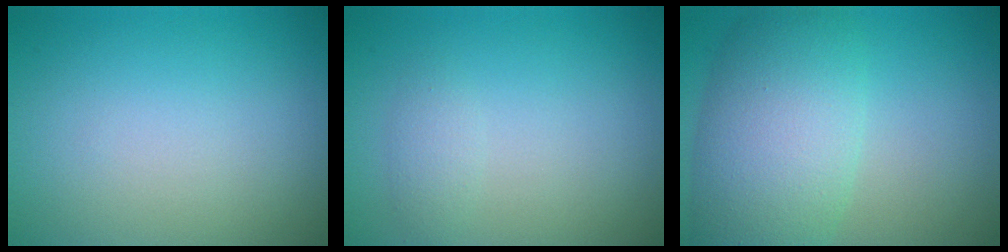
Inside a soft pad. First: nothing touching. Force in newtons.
{"total": 1.1, "press": 1.1, "slide": 0.0}
{"total": 8.5, "press": 8.5, "slide": 0.2}